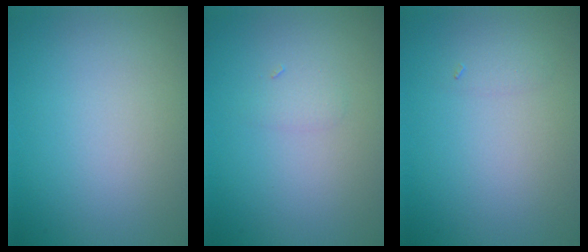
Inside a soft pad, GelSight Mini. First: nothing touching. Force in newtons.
{"total": 0.8, "press": 0.8, "slide": 0.1}
{"total": 0.6, "press": 0.6, "slide": 0.0}